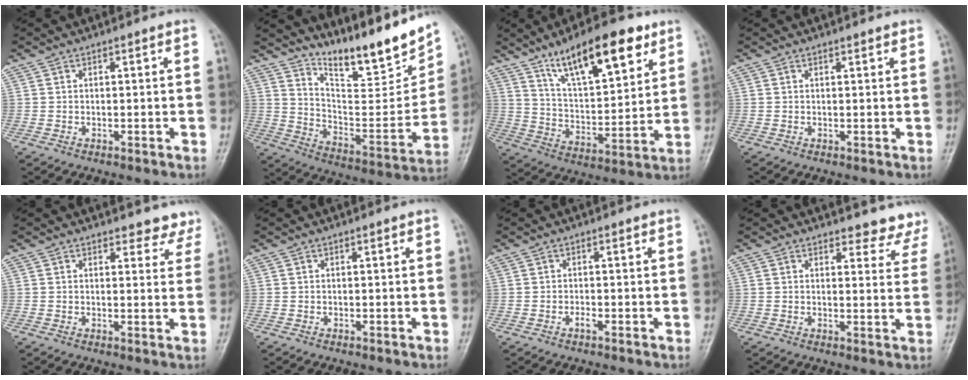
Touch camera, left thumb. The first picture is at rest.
{"total": 19.3, "force": [15.1, 4.4, 11.2], "torque": [-0.135, -0.101, 0.249]}
{"total": 18.2, "force": [10.9, 6.2, 13.1], "torque": [-0.180, -0.046, 0.190]}
{"total": 0.7, "force": [0.7, 0.1, 0.2], "torque": [-0.004, -0.002, 0.009]}
{"total": 5.3, "force": [4.8, 2.1, 0.0], "torque": [0.040, -0.028, 0.032]}
{"total": 0.0}
{"total": 1.0, "force": [-0.6, 0.4, 0.7], "torque": [-0.012, 0.003, -0.011]}
{"total": 6.7, "force": [6.2, 2.5, 0.0], "torque": [0.046, -0.036, 0.044]}